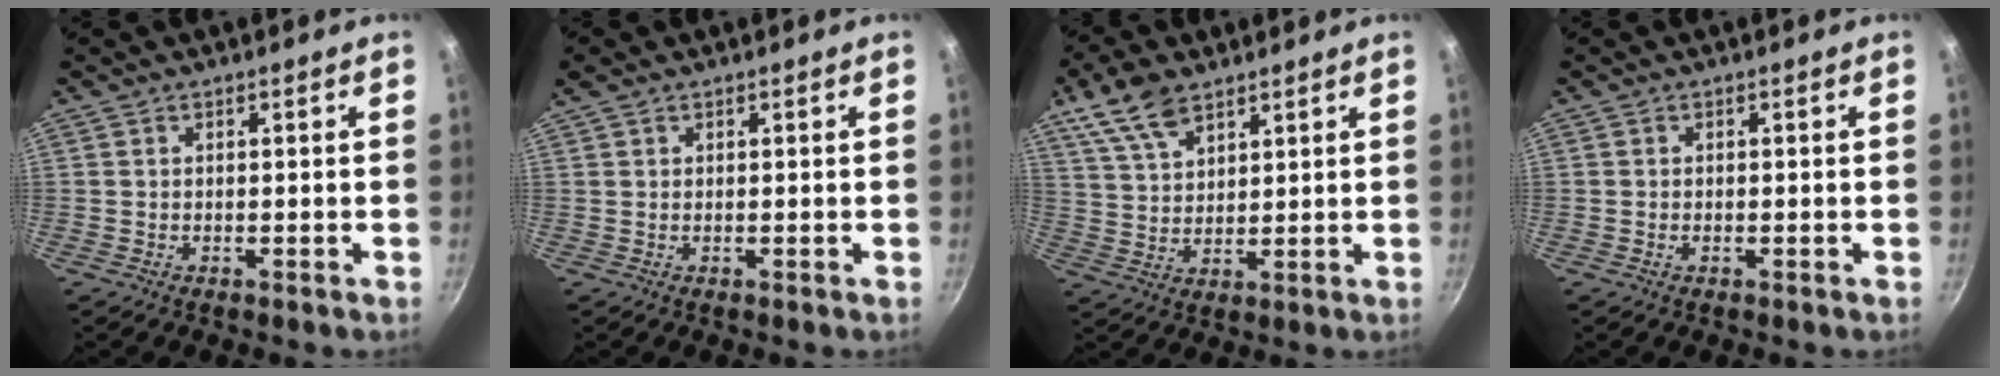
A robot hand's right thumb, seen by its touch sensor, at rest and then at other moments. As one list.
[{"total": 1.8, "force": [1.3, 0.7, 1.0], "torque": [-0.020, 0.005, 0.026]}, {"total": 9.8, "force": [6.4, 4.9, 5.5], "torque": [-0.096, -0.016, 0.129]}, {"total": 0.5, "force": [-0.2, 0.3, 0.4], "torque": [-0.007, 0.002, -0.004]}]